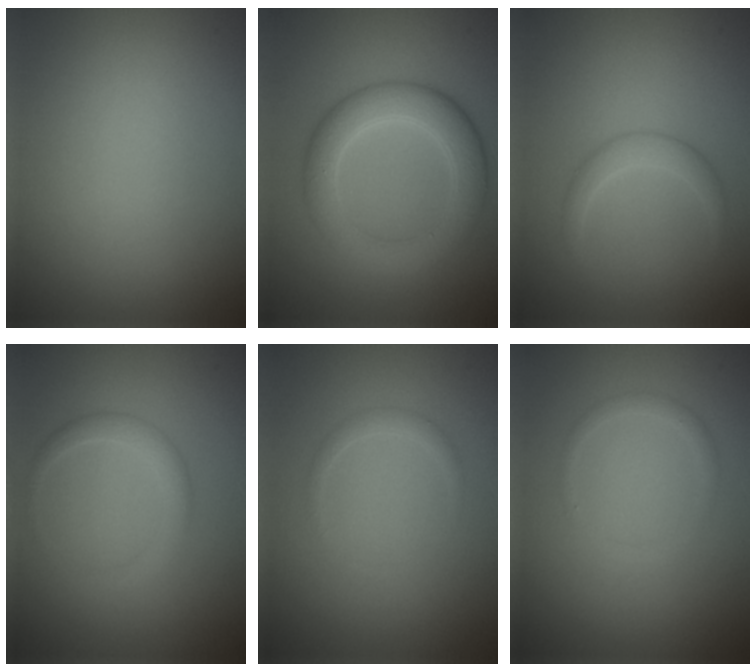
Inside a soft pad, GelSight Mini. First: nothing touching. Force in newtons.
{"total": 5.3, "press": 5.2, "slide": 0.3}
{"total": 1.7, "press": 1.7, "slide": 0.1}
{"total": 1.8, "press": 1.8, "slide": 0.2}
{"total": 0.9, "press": 0.9, "slide": 0.0}
{"total": 0.9, "press": 0.9, "slide": 0.1}